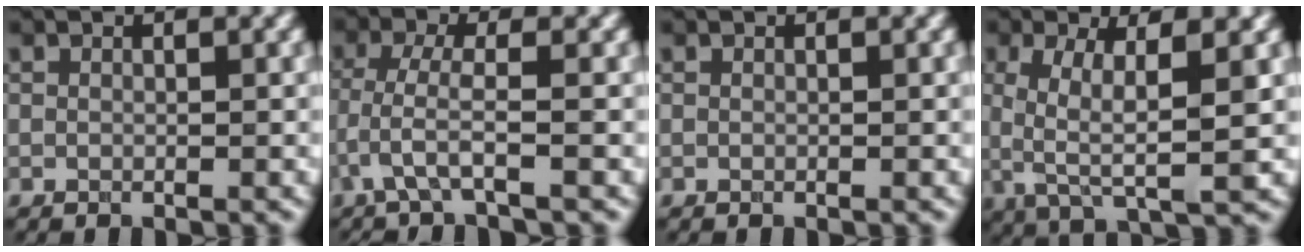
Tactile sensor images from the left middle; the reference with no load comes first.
{"total": 3.2, "force": [-1.5, 0.2, 2.7], "torque": [-0.060, 0.002, -0.038]}
{"total": 0.0}
{"total": 6.3, "force": [0.3, 1.9, 6.0], "torque": [-0.120, -0.003, 0.006]}